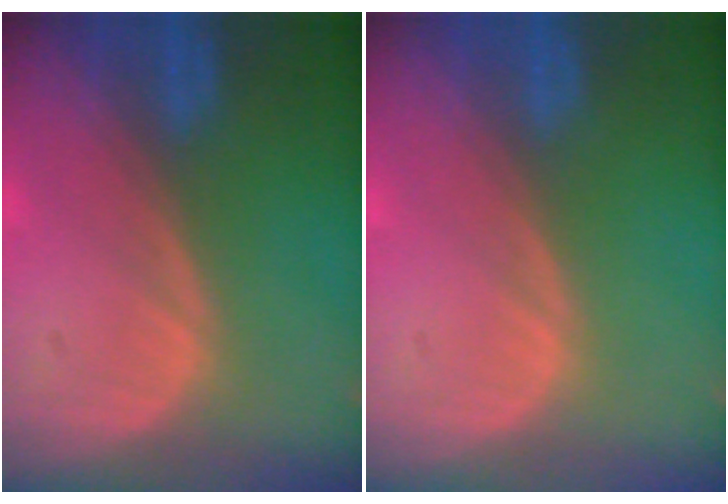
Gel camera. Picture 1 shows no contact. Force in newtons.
{"total": 0.0}